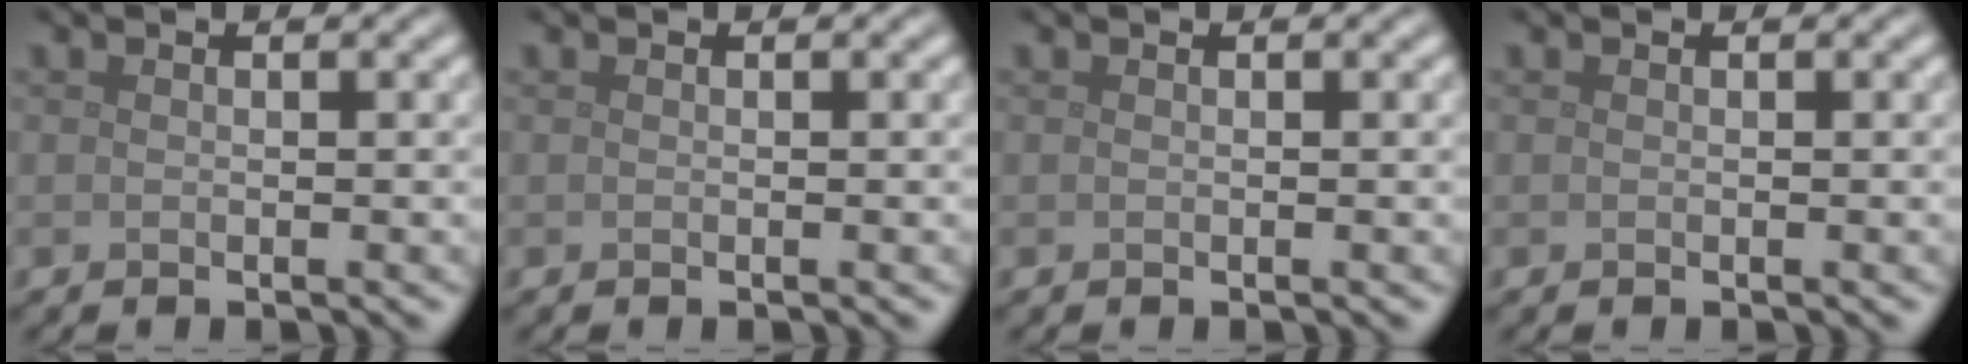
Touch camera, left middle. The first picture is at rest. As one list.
[{"total": 0.0}, {"total": 0.0}, {"total": 0.0}]